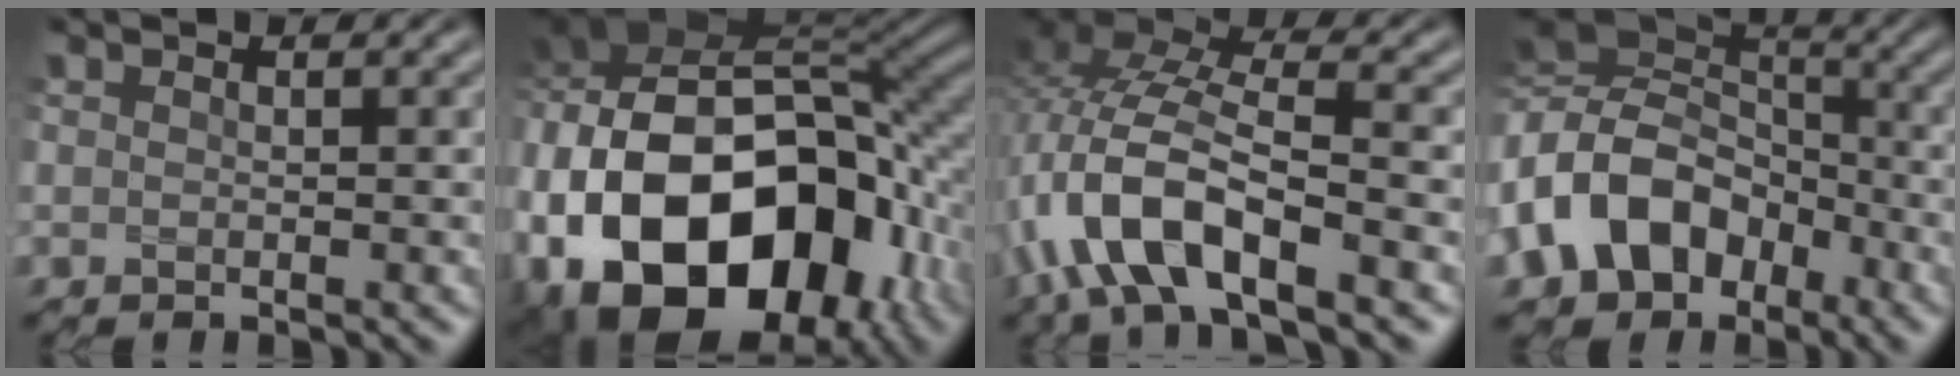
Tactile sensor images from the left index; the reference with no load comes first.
{"total": 21.0, "force": [-5.9, 14.4, 14.2], "torque": [-0.295, -0.014, -0.086]}
{"total": 10.4, "force": [-4.6, 4.2, 8.3], "torque": [-0.175, 0.009, -0.094]}
{"total": 13.0, "force": [-3.8, 10.0, 7.3], "torque": [-0.179, -0.006, -0.087]}